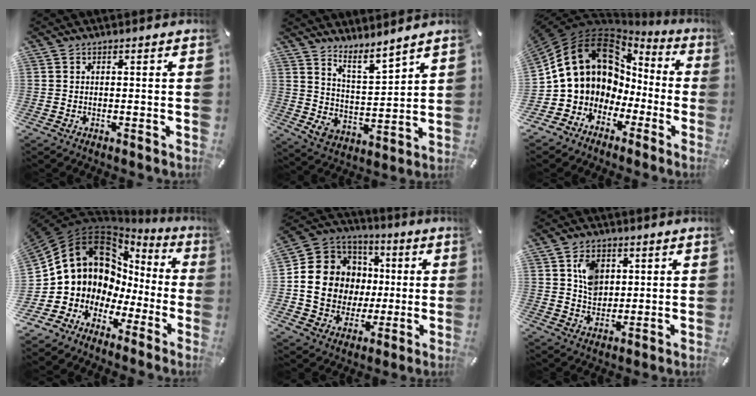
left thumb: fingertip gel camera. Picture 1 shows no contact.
{"total": 6.9, "force": [6.0, 2.9, 1.6], "torque": [-0.031, -0.071, 0.109]}
{"total": 13.4, "force": [4.3, 11.9, 4.2], "torque": [-0.096, -0.041, 0.098]}
{"total": 11.2, "force": [4.5, 9.9, 2.6], "torque": [-0.071, -0.067, 0.098]}
{"total": 14.9, "force": [-0.2, 14.0, 5.0], "torque": [-0.094, -0.010, 0.016]}
{"total": 7.3, "force": [2.4, 5.9, 3.4], "torque": [-0.051, 0.001, 0.042]}